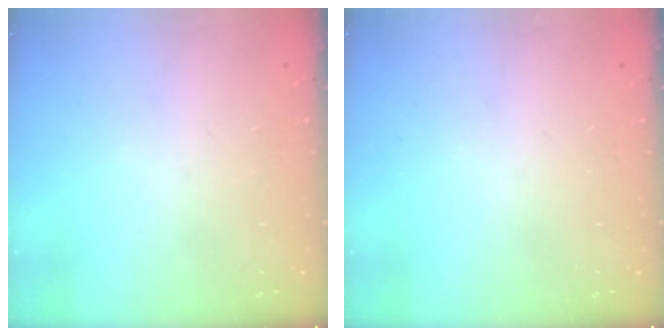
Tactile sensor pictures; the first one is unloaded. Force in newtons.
{"total": 0.0}